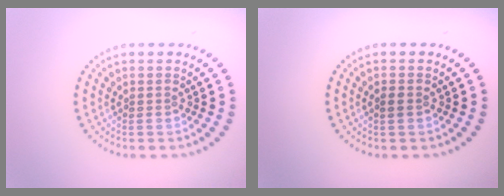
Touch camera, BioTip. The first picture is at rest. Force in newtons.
{"total": 0.9, "press": 0.9, "slide": 0.1}